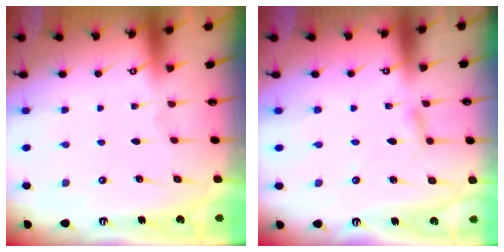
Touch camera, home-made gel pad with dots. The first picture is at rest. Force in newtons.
{"total": 3.1, "press": 3.1, "slide": 0.3}